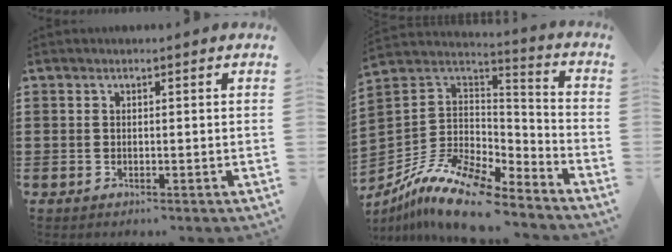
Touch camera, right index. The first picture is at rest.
{"total": 12.5, "force": [-9.5, 4.2, 6.9], "torque": [-0.153, 0.023, -0.187]}